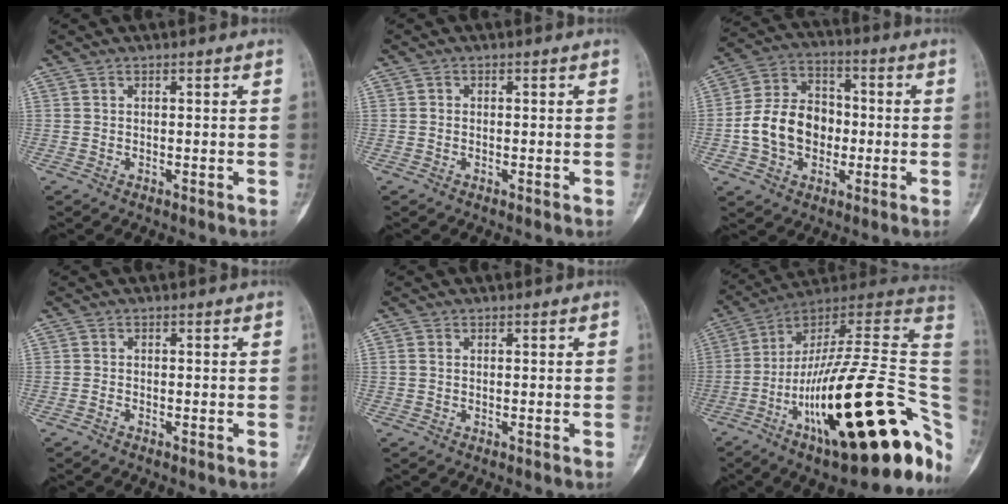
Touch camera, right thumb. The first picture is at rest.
{"total": 0.5, "force": [-0.2, 0.4, 0.2], "torque": [0.001, 0.002, -0.008]}
{"total": 13.6, "force": [-2.1, 10.4, 8.5], "torque": [-0.122, 0.039, -0.041]}
{"total": 0.7, "force": [-0.6, 0.3, 0.3], "torque": [-0.006, 0.008, -0.012]}
{"total": 0.9, "force": [0.0, 0.7, 0.6], "torque": [-0.009, 0.002, -0.001]}
{"total": 35.0, "force": [-9.5, 10.5, 32.0], "torque": [-0.403, 0.066, -0.149]}